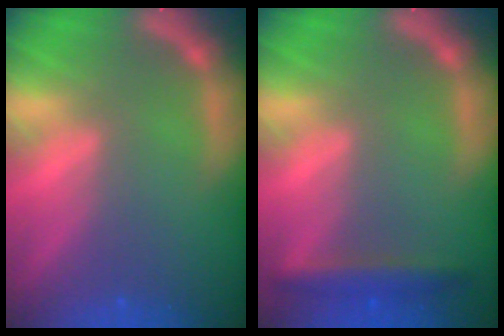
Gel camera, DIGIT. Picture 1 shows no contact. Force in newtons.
{"total": 2.9}